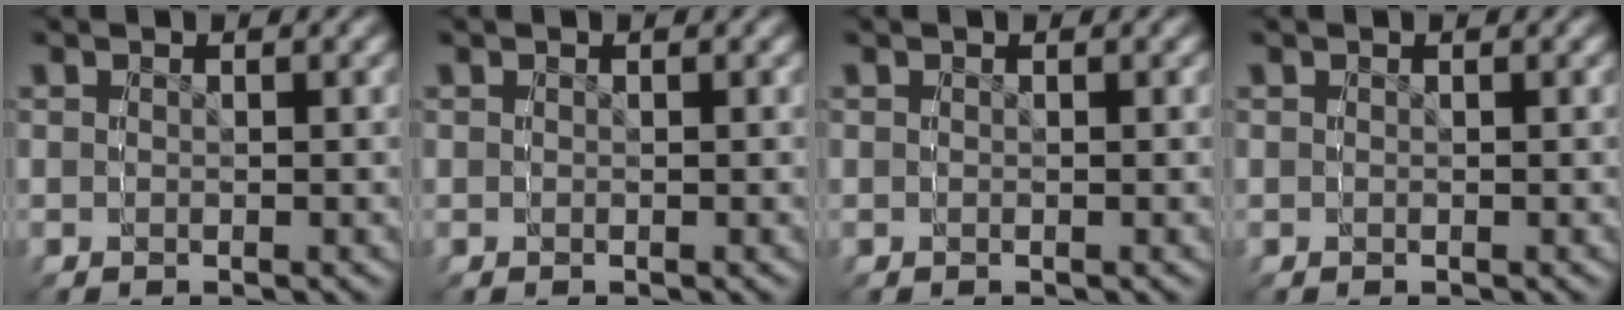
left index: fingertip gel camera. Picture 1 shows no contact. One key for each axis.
{"total": 0.0}
{"total": 0.0}
{"total": 0.0}